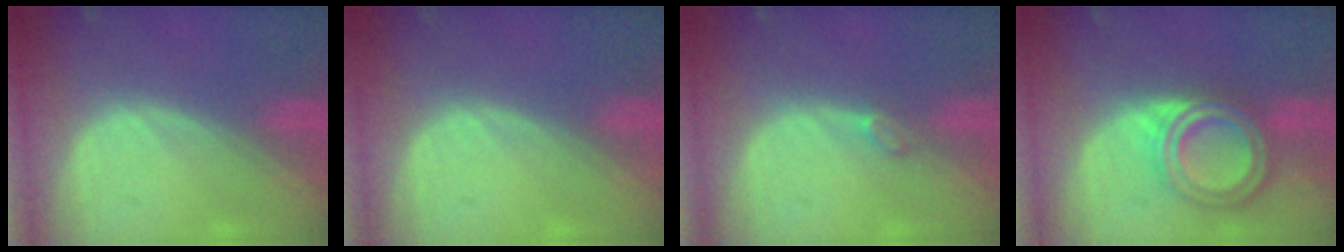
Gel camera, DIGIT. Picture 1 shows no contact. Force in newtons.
{"total": 0.0}
{"total": 1.2, "press": 1.1, "slide": 0.2}
{"total": 7.5, "press": 7.5, "slide": 0.5}